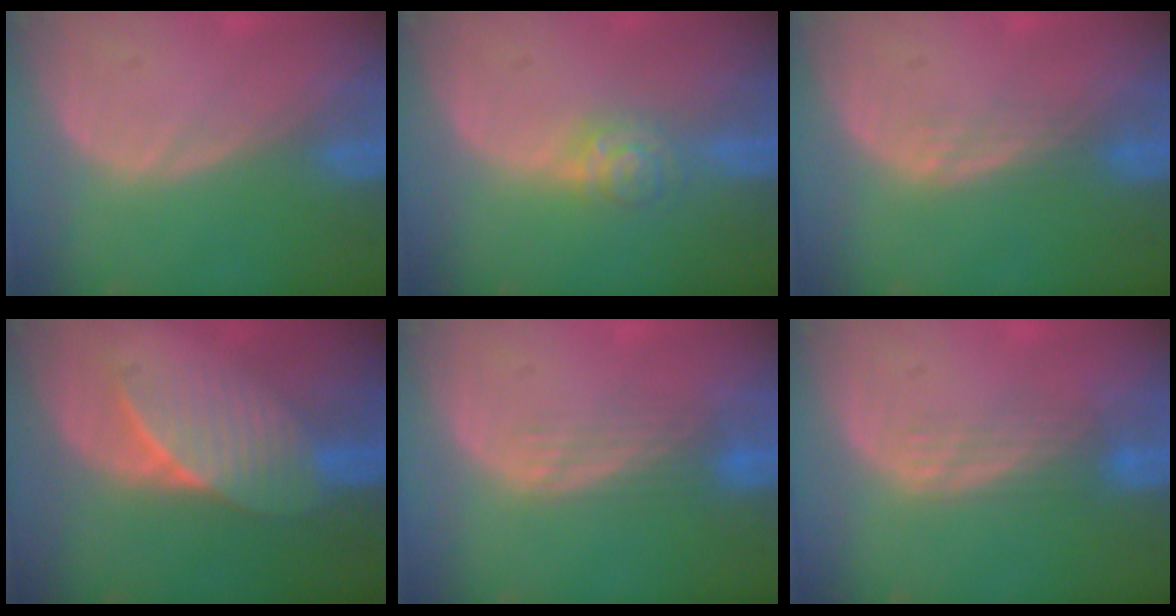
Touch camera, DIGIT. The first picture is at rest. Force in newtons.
{"total": 4.0, "press": 3.6, "slide": 1.7}
{"total": 1.8, "press": 1.7, "slide": 0.2}
{"total": 7.4, "press": 6.6, "slide": 3.2}
{"total": 3.7, "press": 3.1, "slide": 2.0}
{"total": 3.5, "press": 3.0, "slide": 1.9}